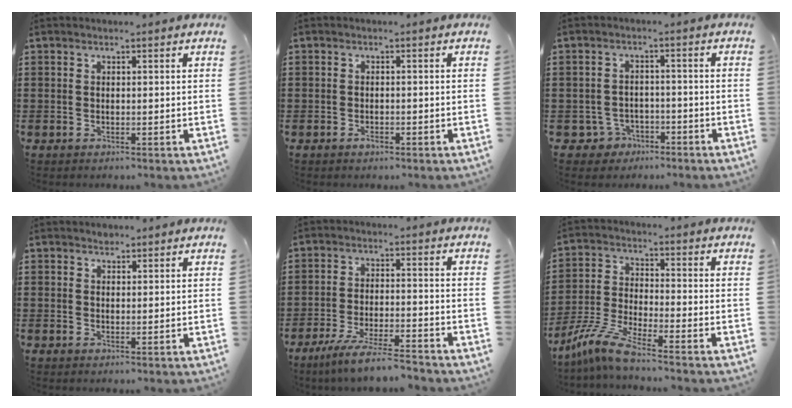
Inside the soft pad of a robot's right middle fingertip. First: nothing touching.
{"total": 1.0, "force": [-0.8, 0.6, 0.4], "torque": [-0.008, 0.000, -0.015]}
{"total": 3.2, "force": [-2.5, 1.9, 0.5], "torque": [-0.033, -0.001, -0.059]}
{"total": 1.1, "force": [1.0, 0.4, -0.1], "torque": [-0.001, -0.001, 0.019]}
{"total": 6.3, "force": [-5.6, -0.1, 2.9], "torque": [-0.065, -0.014, -0.108]}
{"total": 7.1, "force": [-5.8, 0.5, 4.2], "torque": [-0.115, -0.018, -0.120]}